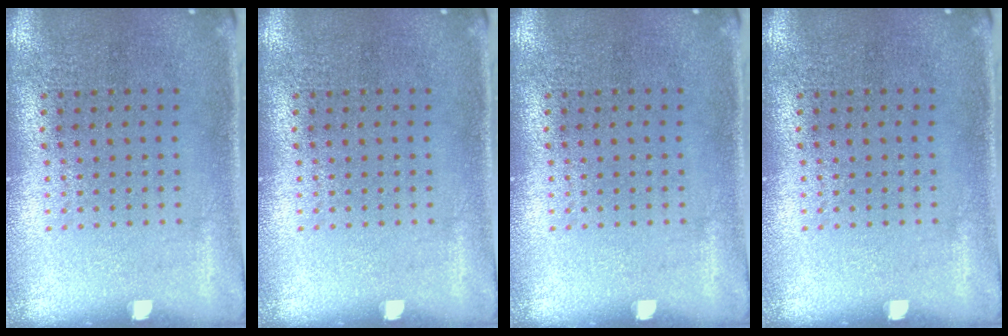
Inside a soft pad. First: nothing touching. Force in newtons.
{"total": 0.0}
{"total": 0.0}
{"total": 0.0}